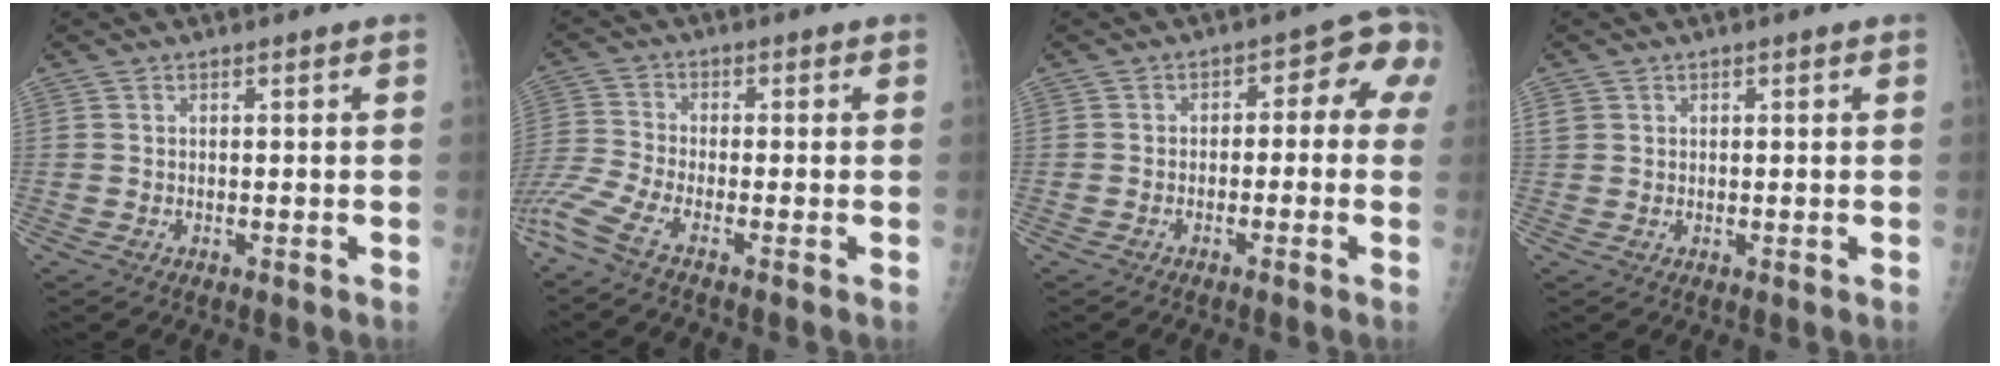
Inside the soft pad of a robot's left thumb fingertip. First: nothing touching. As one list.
[{"total": 7.1, "force": [-4.8, 0.8, 5.2], "torque": [-0.143, -0.009, -0.111]}, {"total": 6.7, "force": [-0.5, 4.3, 5.1], "torque": [-0.025, 0.038, -0.018]}, {"total": 1.9, "force": [0.7, 1.8, 0.4], "torque": [0.001, 0.001, 0.016]}]